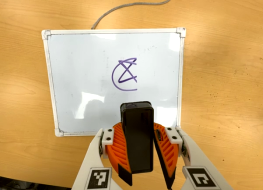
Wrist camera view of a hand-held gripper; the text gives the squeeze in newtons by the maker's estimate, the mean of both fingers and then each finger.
{"total": 11.8, "left": 12.2, "right": 11.5}